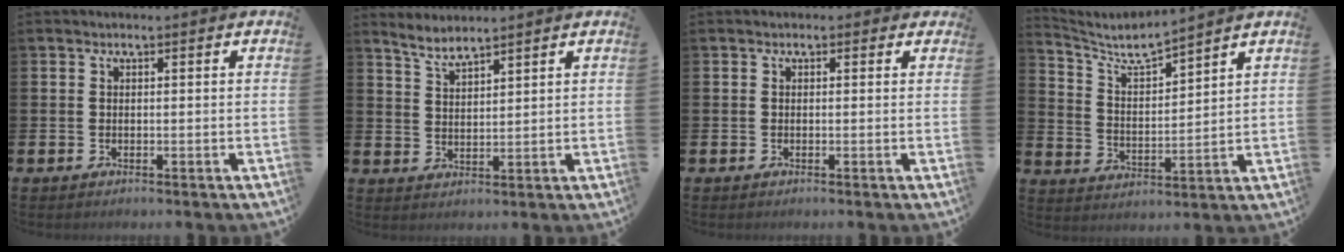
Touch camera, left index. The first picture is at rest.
{"total": 3.8, "force": [3.7, 0.0, 0.6], "torque": [-0.029, -0.014, 0.069]}
{"total": 0.7, "force": [-0.3, 0.6, 0.3], "torque": [-0.004, 0.006, -0.007]}
{"total": 5.3, "force": [4.9, 0.5, 1.8], "torque": [-0.061, -0.033, 0.082]}